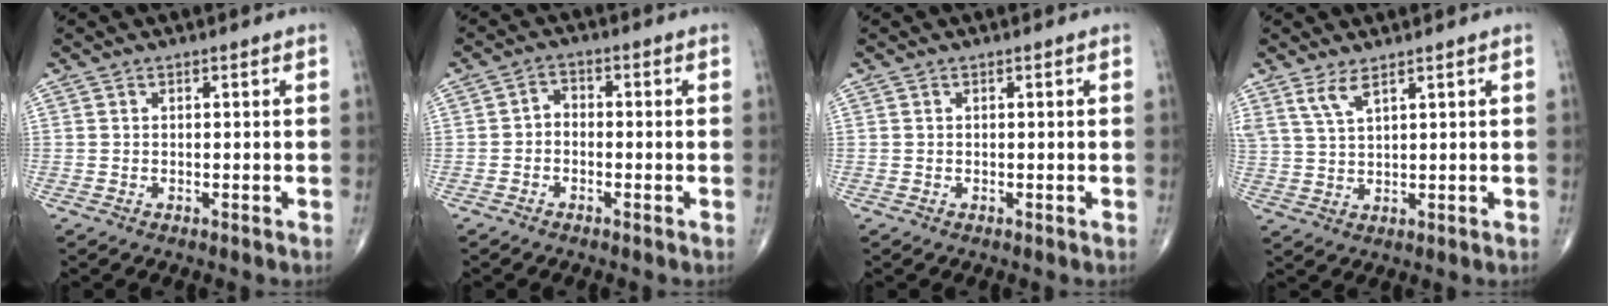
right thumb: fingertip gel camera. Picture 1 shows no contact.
{"total": 2.4, "force": [-0.8, 1.8, 1.4], "torque": [-0.013, 0.016, -0.024]}
{"total": 0.0}
{"total": 4.1, "force": [2.8, 1.0, 2.8], "torque": [-0.065, -0.014, 0.064]}